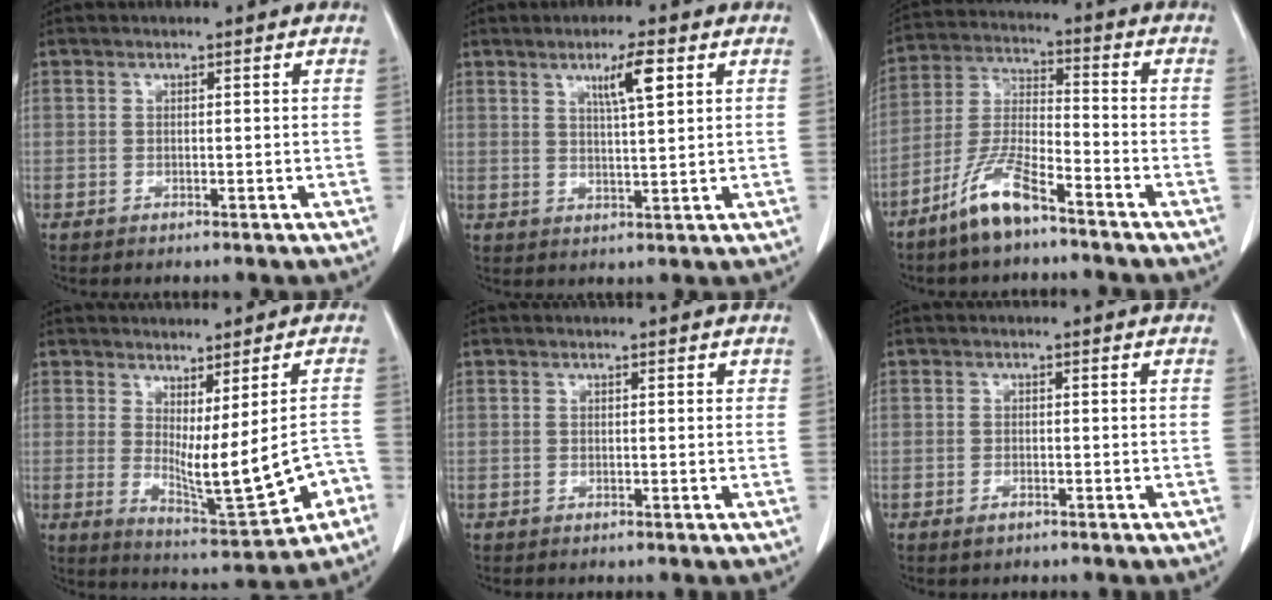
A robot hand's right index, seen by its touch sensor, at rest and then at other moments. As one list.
[{"total": 5.2, "force": [2.4, 0.3, 4.5], "torque": [-0.075, 0.000, 0.041]}, {"total": 9.5, "force": [-6.7, 1.6, 6.5], "torque": [-0.147, -0.016, -0.136]}, {"total": 10.5, "force": [-1.9, 2.0, 10.1], "torque": [-0.142, -0.019, -0.008]}, {"total": 0.6, "force": [0.4, 0.3, 0.3], "torque": [-0.003, 0.000, 0.002]}, {"total": 1.1, "force": [-0.7, 0.4, 0.7], "torque": [-0.017, -0.002, -0.008]}]